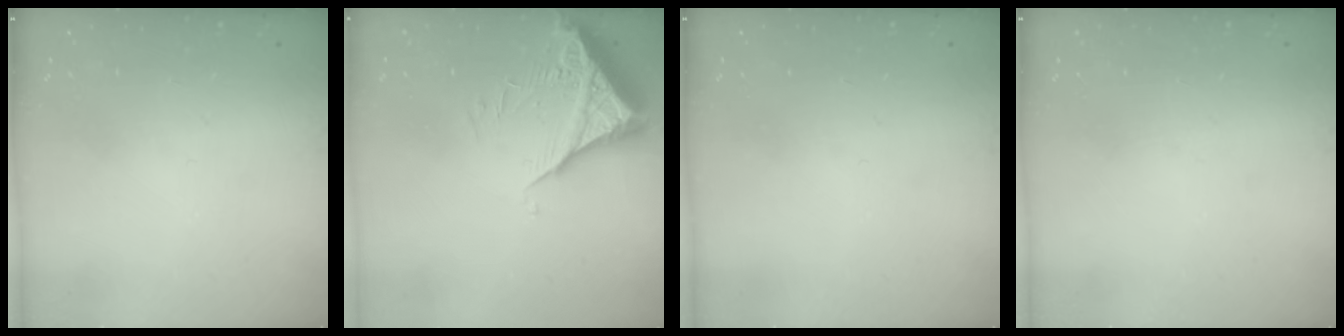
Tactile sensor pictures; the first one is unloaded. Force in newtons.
{"total": 5.7, "press": 5.7, "slide": 0.5}
{"total": 0.0}
{"total": 0.0}